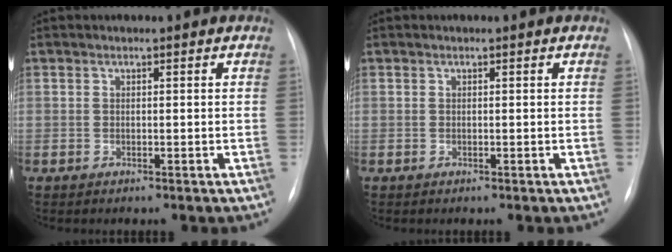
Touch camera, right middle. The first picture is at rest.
{"total": 0.0}